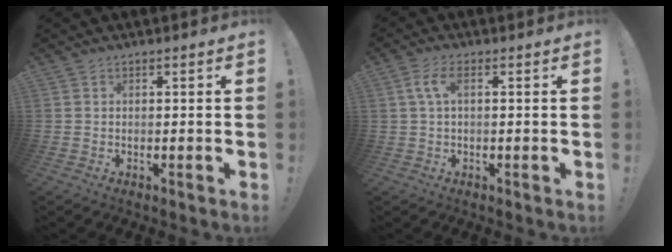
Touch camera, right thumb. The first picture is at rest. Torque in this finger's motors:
{"motor_torque": [0.04, 0.06, 0.48, -0.18, 0.20]}